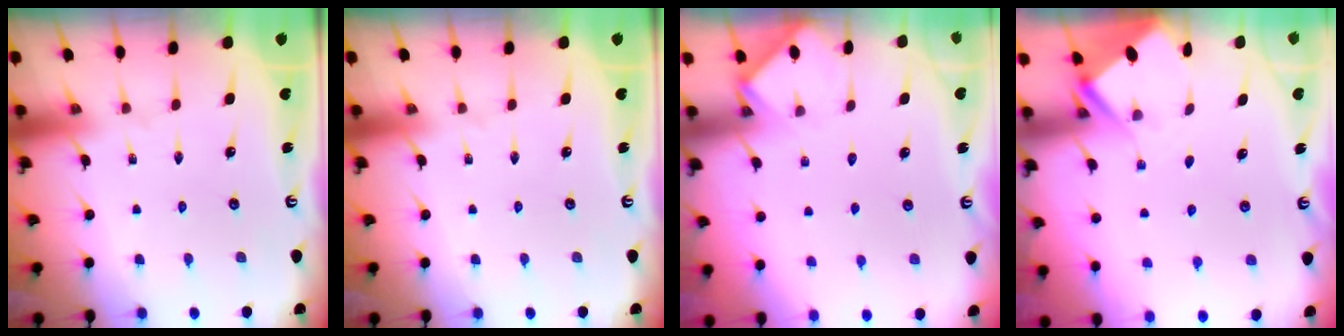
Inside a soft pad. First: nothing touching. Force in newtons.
{"total": 0.0}
{"total": 4.7, "press": 4.6, "slide": 0.5}
{"total": 2.9, "press": 2.9, "slide": 0.3}